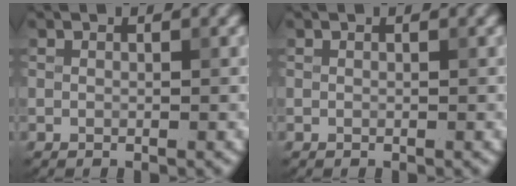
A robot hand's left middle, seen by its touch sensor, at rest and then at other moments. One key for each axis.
{"total": 0.0}